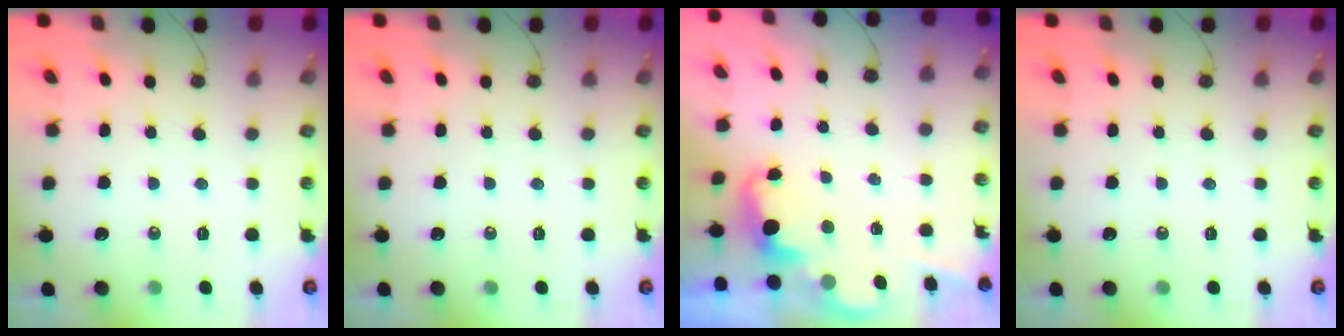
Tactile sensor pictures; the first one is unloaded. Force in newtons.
{"total": 0.0}
{"total": 2.4, "press": 2.4, "slide": 0.5}
{"total": 0.0}